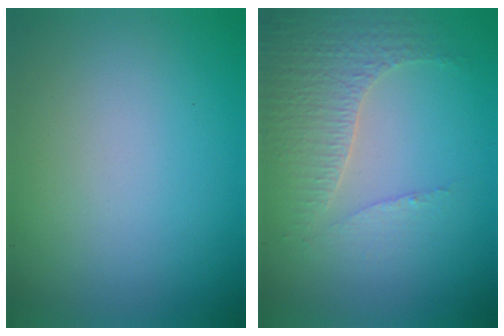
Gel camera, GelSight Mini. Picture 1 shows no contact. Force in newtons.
{"total": 4.3, "press": 3.0, "slide": 3.0}